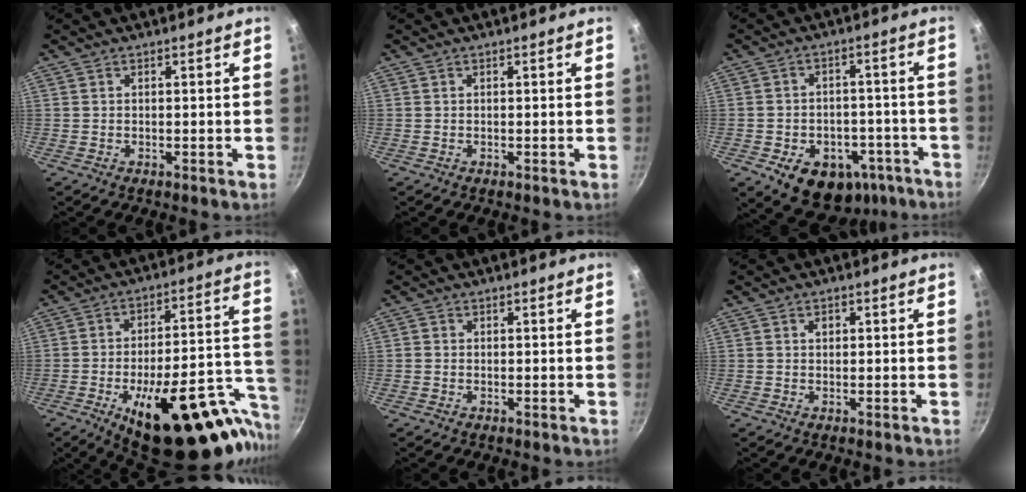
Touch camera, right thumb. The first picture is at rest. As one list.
[{"total": 0.0}, {"total": 16.0, "force": [-7.8, 11.1, 8.4], "torque": [-0.083, 0.041, -0.090]}, {"total": 30.5, "force": [-15.9, 11.7, 23.2], "torque": [-0.254, 0.073, -0.222]}, {"total": 0.8, "force": [-0.2, 0.7, 0.2], "torque": [-0.003, 0.002, -0.006]}, {"total": 1.2, "force": [0.3, 1.0, 0.7], "torque": [-0.005, 0.001, 0.003]}]